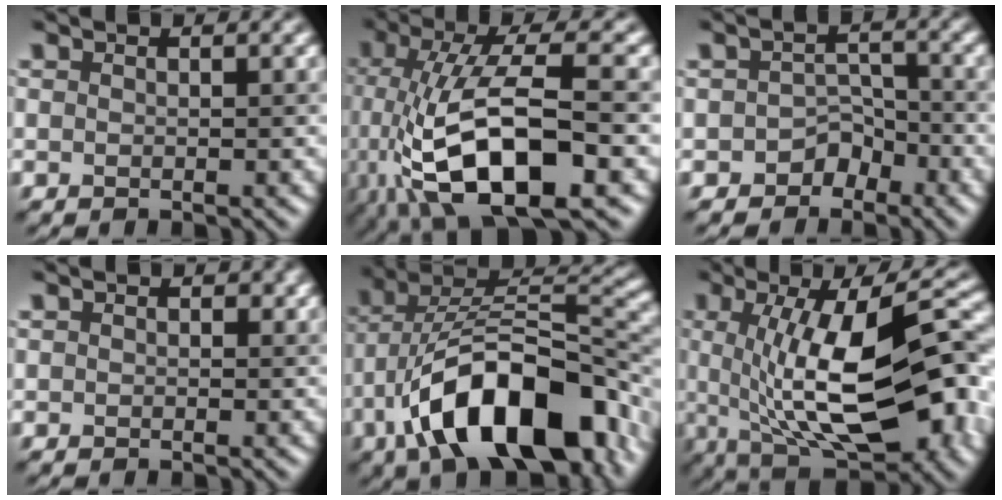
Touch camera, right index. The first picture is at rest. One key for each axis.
{"total": 12.9, "fx": -3.6, "fy": 4.6, "fz": 11.4, "tx": -0.214, "ty": 0.000, "tz": -0.066}
{"total": 2.1, "fx": -1.4, "fy": 1.5, "fz": 0.6, "tx": -0.001, "ty": 0.015, "tz": -0.023}
{"total": 0.7, "fx": 0.6, "fy": 0.4, "fz": 0.1, "tx": 0.004, "ty": 0.000, "tz": 0.007}
{"total": 14.3, "fx": -6.3, "fy": 6.8, "fz": 10.9, "tx": -0.166, "ty": 0.012, "tz": -0.109}
{"total": 13.1, "fx": -0.3, "fy": 4.5, "fz": 12.3, "tx": -0.174, "ty": 0.002, "tz": -0.007}